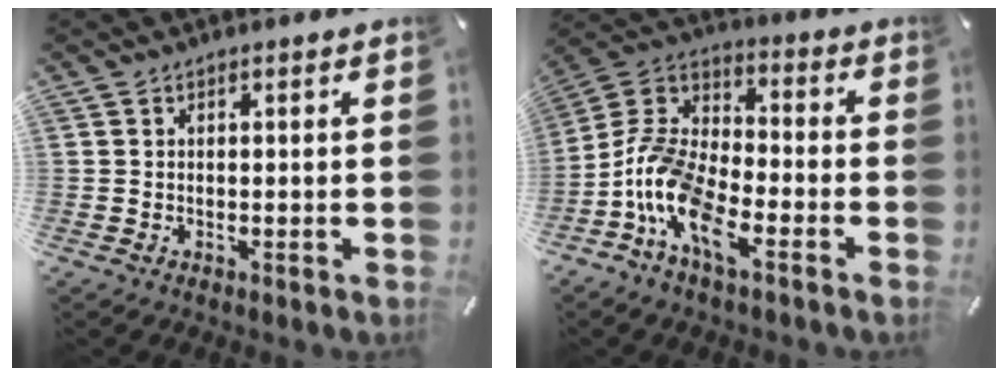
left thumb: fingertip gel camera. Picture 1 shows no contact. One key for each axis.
{"total": 13.3, "fx": -6.9, "fy": 6.6, "fz": 9.3, "tx": -0.208, "ty": 0.011, "tz": -0.134}